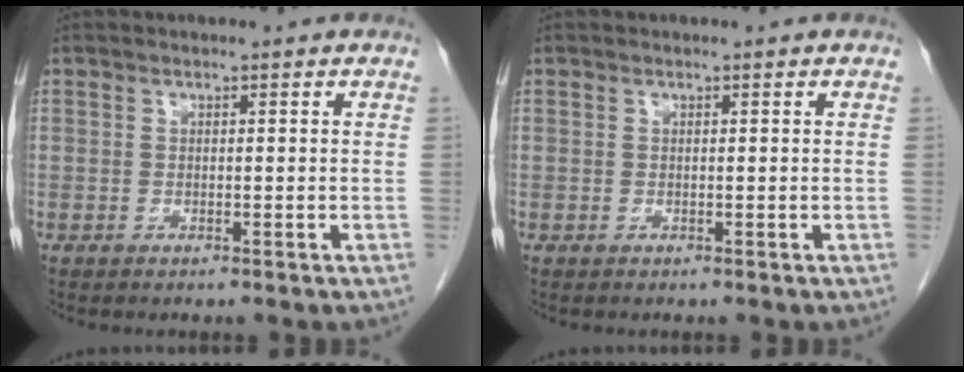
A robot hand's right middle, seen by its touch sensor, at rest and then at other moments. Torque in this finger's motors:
{"motor_torque": [-0.23, 0.03, -0.05, -0.01]}